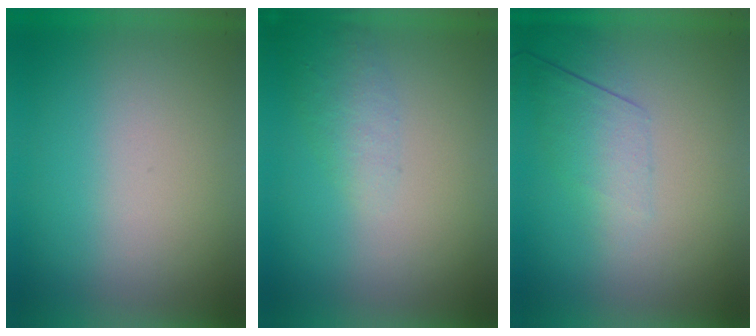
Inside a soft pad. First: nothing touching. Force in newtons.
{"total": 2.0}
{"total": 2.2}